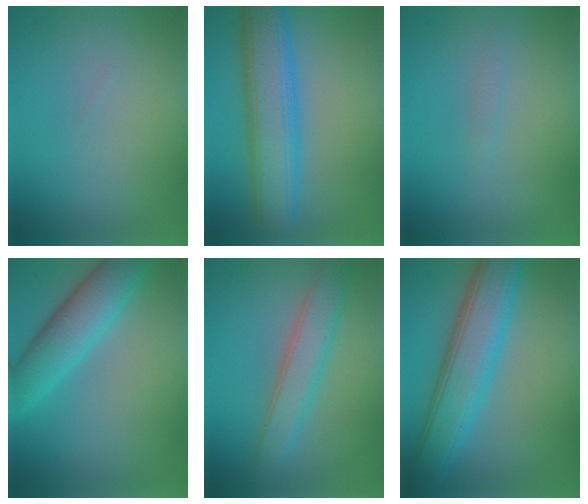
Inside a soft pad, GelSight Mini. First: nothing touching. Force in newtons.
{"total": 8.3, "press": 8.3, "slide": 0.2}
{"total": 0.6, "press": 0.6, "slide": 0.1}
{"total": 5.7, "press": 5.7, "slide": 0.3}
{"total": 4.4, "press": 4.4, "slide": 0.2}
{"total": 8.1, "press": 8.1, "slide": 0.1}